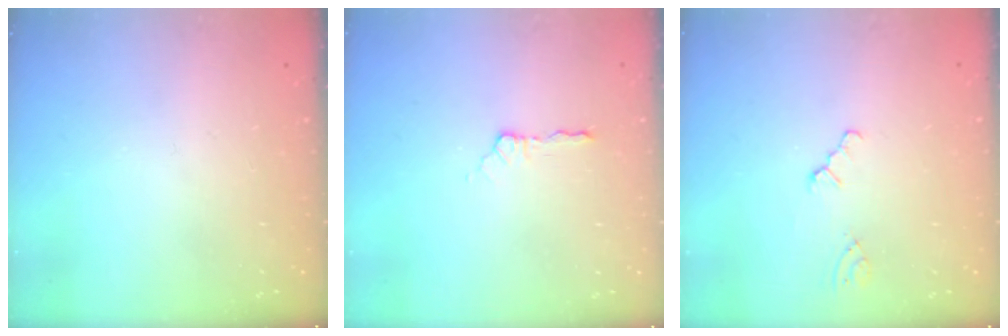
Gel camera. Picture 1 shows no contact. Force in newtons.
{"total": 4.6, "press": 4.5, "slide": 0.8}
{"total": 0.5, "press": 0.5, "slide": 0.2}